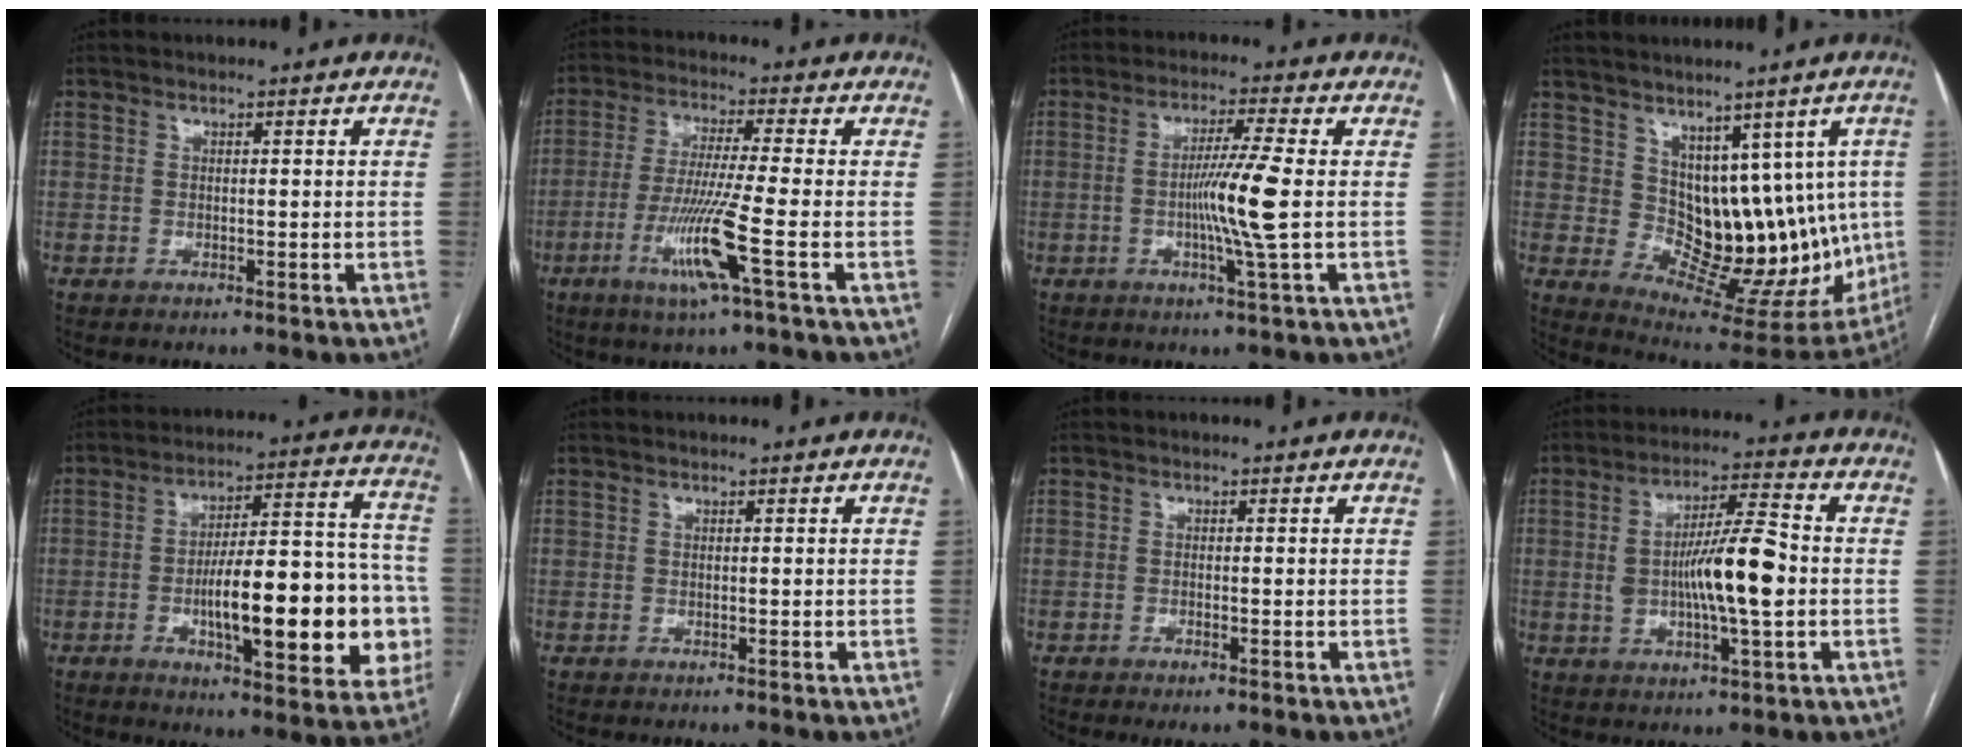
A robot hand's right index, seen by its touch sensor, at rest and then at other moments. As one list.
[{"total": 9.9, "force": [-3.7, -1.4, 9.0], "torque": [-0.179, -0.023, -0.075]}, {"total": 7.5, "force": [-0.7, -1.4, 7.3], "torque": [-0.136, -0.009, -0.014]}, {"total": 13.3, "force": [3.0, 8.8, 9.5], "torque": [-0.104, 0.010, 0.074]}, {"total": 21.8, "force": [-4.8, 5.6, 20.6], "torque": [-0.236, 0.031, -0.054]}, {"total": 0.0}, {"total": 1.4, "force": [-0.9, 0.1, 1.1], "torque": [-0.018, -0.003, -0.013]}, {"total": 11.3, "force": [-0.6, 1.9, 11.1], "torque": [-0.196, 0.012, -0.009]}]